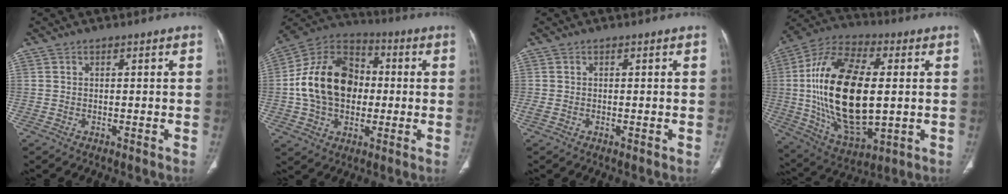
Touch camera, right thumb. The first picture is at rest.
{"total": 18.9, "force": [0.1, 13.8, 12.9], "torque": [-0.202, 0.028, -0.003]}
{"total": 1.1, "force": [-0.3, 0.4, 0.9], "torque": [-0.028, -0.003, -0.006]}
{"total": 26.3, "force": [0.8, 13.1, 22.7], "torque": [-0.433, -0.002, 0.021]}